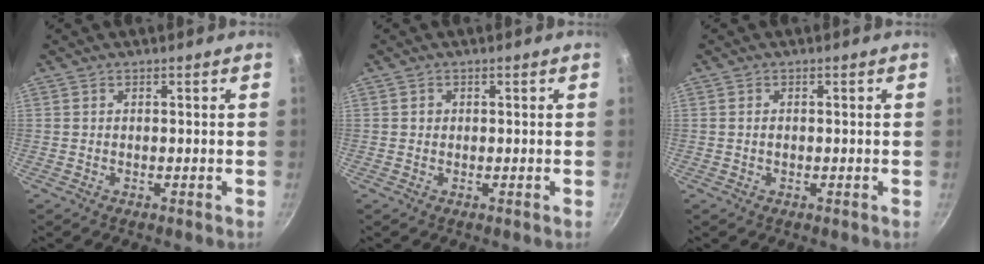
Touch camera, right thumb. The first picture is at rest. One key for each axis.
{"total": 0.8, "fx": 0.1, "fy": 0.8, "fz": 0.2, "tx": 0.002, "ty": 0.002, "tz": 0.000}
{"total": 0.9, "fx": 0.0, "fy": 0.7, "fz": 0.6, "tx": -0.008, "ty": 0.003, "tz": 0.000}